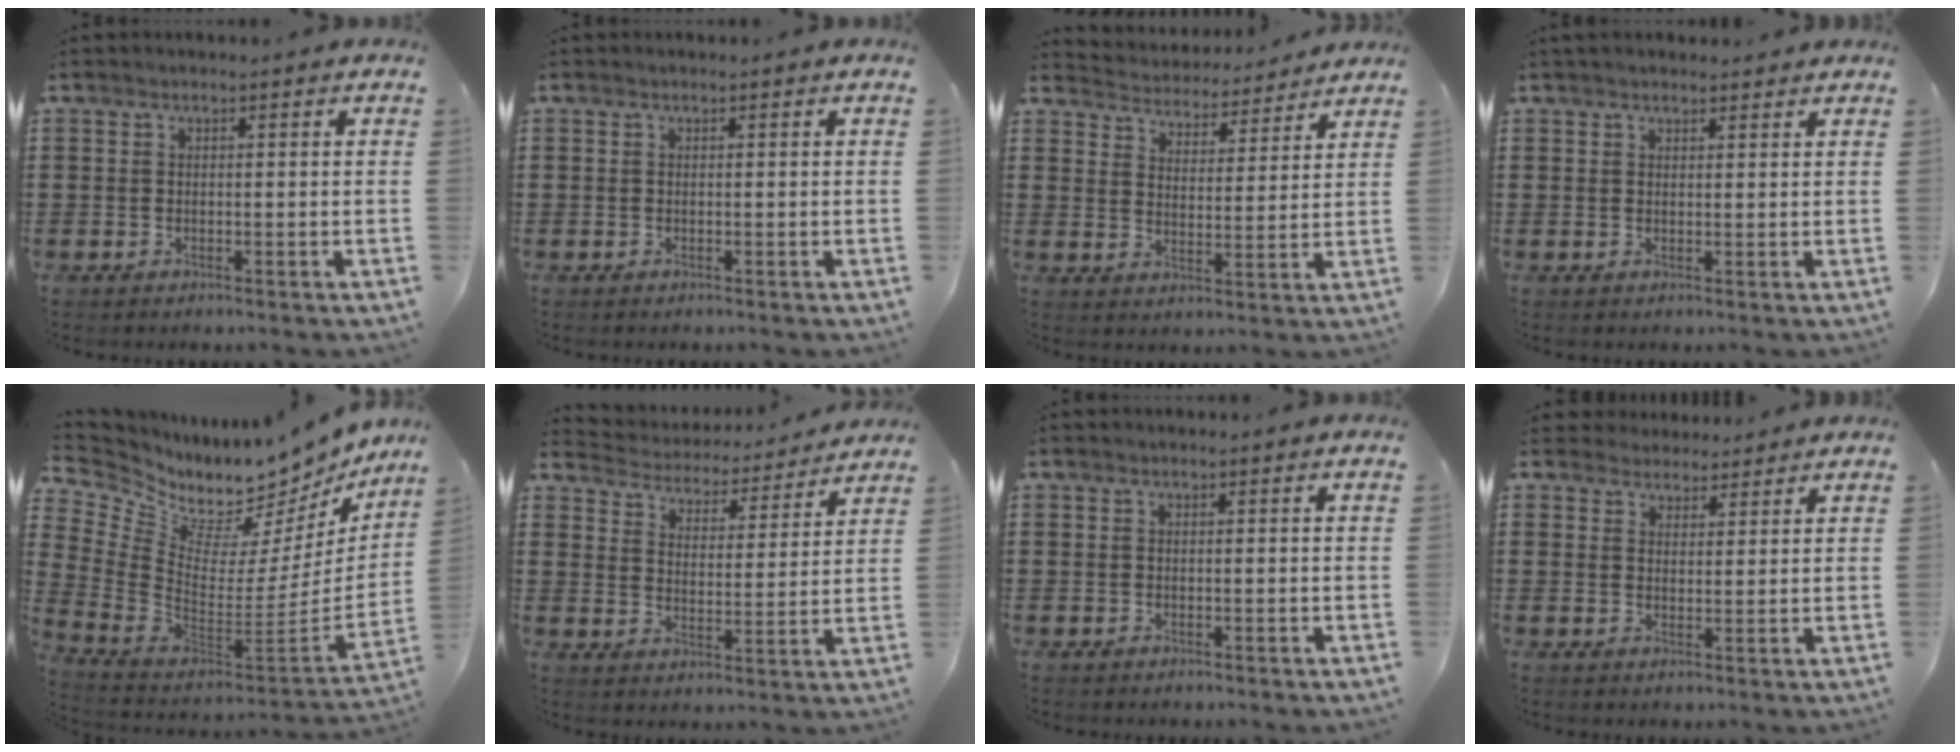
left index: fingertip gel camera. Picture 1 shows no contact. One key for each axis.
{"total": 0.0}
{"total": 4.0, "fx": 4.0, "fy": 0.2, "fz": -0.7, "tx": -0.014, "ty": -0.035, "tz": 0.065}
{"total": 1.4, "fx": 1.3, "fy": 0.5, "fz": 0.1, "tx": -0.004, "ty": 0.003, "tz": 0.026}
{"total": 5.5, "fx": 5.2, "fy": 1.6, "fz": -0.8, "tx": -0.034, "ty": -0.077, "tz": 0.083}
{"total": 3.5, "fx": 3.5, "fy": 0.3, "fz": -0.4, "tx": -0.018, "ty": -0.035, "tz": 0.052}
{"total": 0.0}
{"total": 3.0, "fx": 2.6, "fy": 1.5, "fz": -0.6, "tx": -0.001, "ty": 0.002, "tz": 0.050}